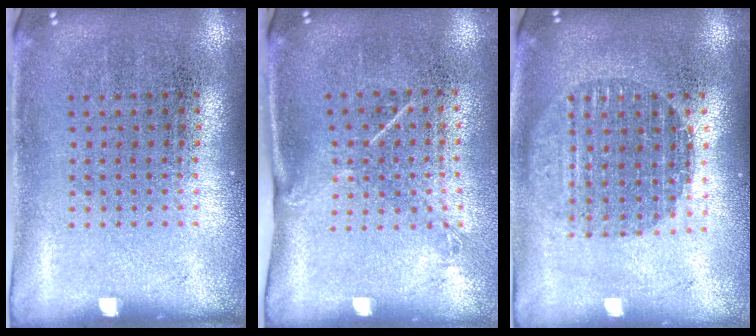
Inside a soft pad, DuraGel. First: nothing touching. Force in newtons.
{"total": 1.5, "press": 1.0, "slide": 1.1}
{"total": 1.7, "press": 1.5, "slide": 0.8}